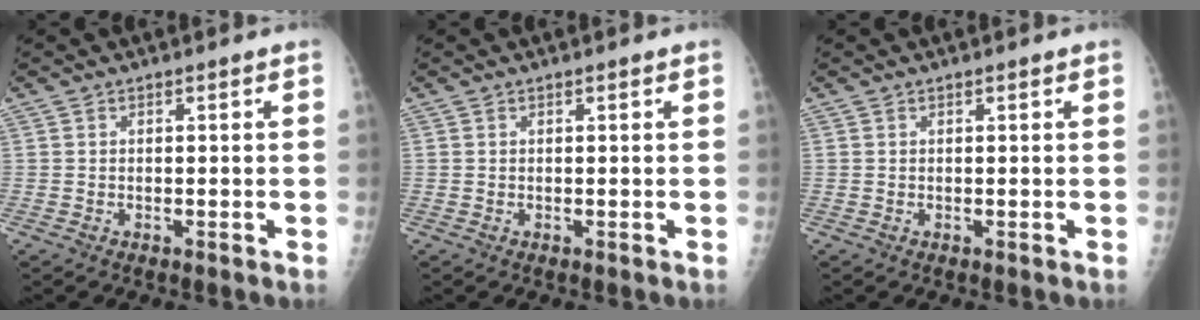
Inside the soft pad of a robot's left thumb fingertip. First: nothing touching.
{"total": 0.0}
{"total": 0.0}